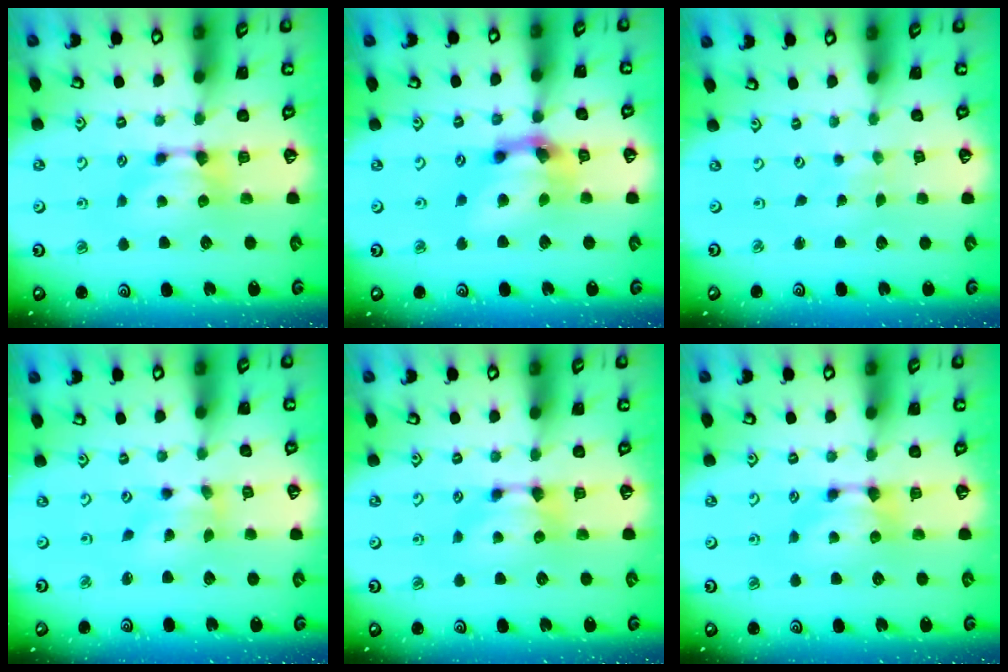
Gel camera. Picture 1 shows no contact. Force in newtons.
{"total": 6.6, "press": 6.2, "slide": 2.3}
{"total": 5.9, "press": 5.9, "slide": 0.2}
{"total": 1.4, "press": 0.3, "slide": 1.4}
{"total": 0.0}
{"total": 0.0}